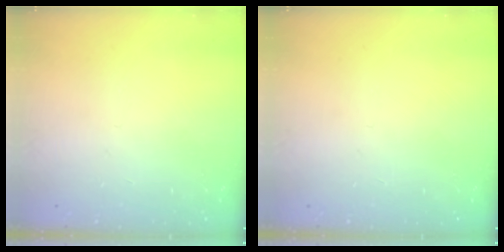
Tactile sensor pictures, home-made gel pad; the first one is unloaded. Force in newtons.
{"total": 0.0}